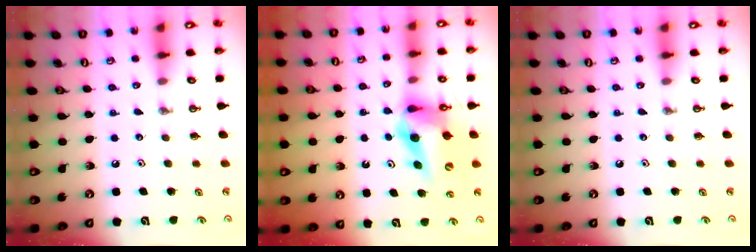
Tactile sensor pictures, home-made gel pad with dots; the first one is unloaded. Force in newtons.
{"total": 12.9, "press": 12.8, "slide": 1.1}
{"total": 0.0}